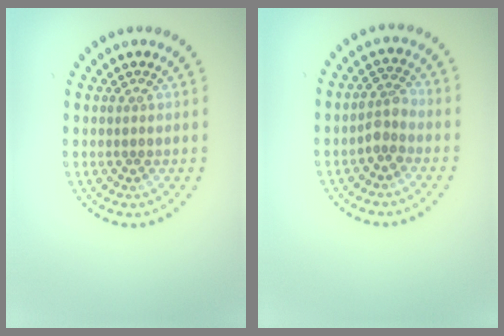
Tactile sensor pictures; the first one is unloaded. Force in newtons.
{"total": 1.9, "press": 1.5, "slide": 1.1}